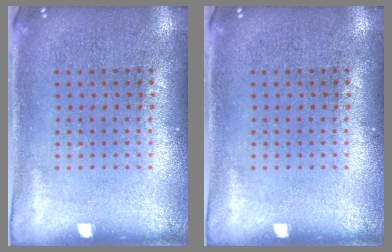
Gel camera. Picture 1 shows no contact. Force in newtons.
{"total": 0.0}